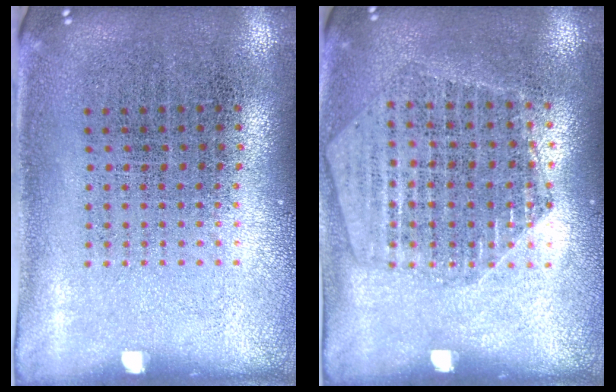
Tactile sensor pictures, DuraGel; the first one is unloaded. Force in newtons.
{"total": 1.6, "press": 1.6, "slide": 0.2}